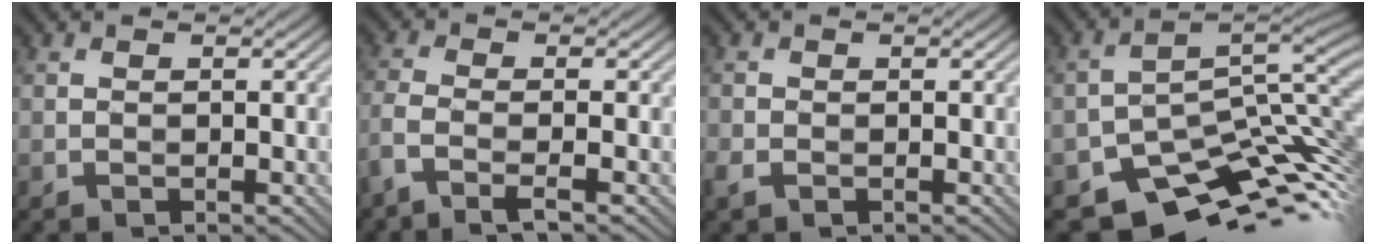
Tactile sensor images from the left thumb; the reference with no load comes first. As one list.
[{"total": 4.3, "force": [-2.5, 0.8, 3.4], "torque": [-0.074, -0.004, -0.067]}, {"total": 1.7, "force": [-1.0, 0.9, 1.0], "torque": [-0.030, -0.005, -0.024]}, {"total": 12.8, "force": [-5.8, 7.1, 8.9], "torque": [-0.148, -0.032, -0.079]}]